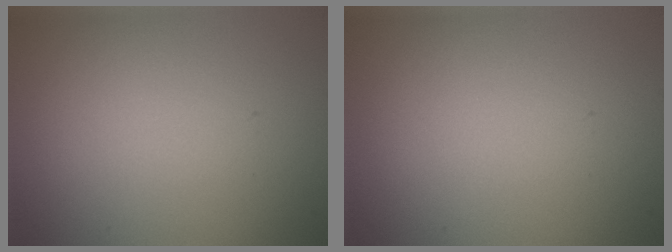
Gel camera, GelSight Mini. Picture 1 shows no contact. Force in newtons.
{"total": 0.0}